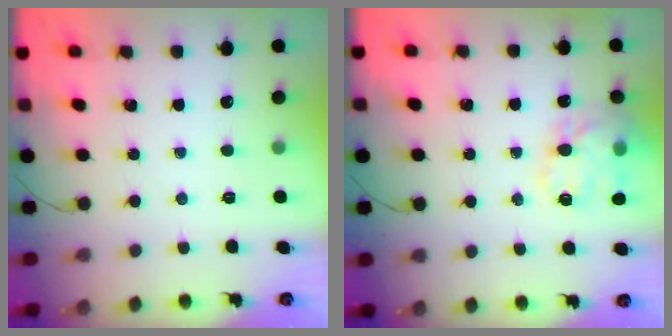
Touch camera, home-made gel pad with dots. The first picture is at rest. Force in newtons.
{"total": 17.1, "press": 16.9, "slide": 2.5}